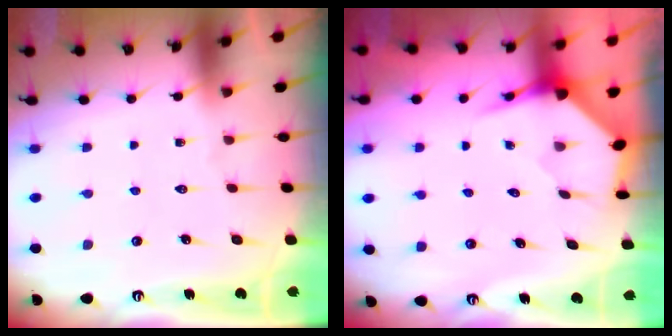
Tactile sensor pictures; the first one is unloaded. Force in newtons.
{"total": 3.8, "press": 3.8, "slide": 0.5}